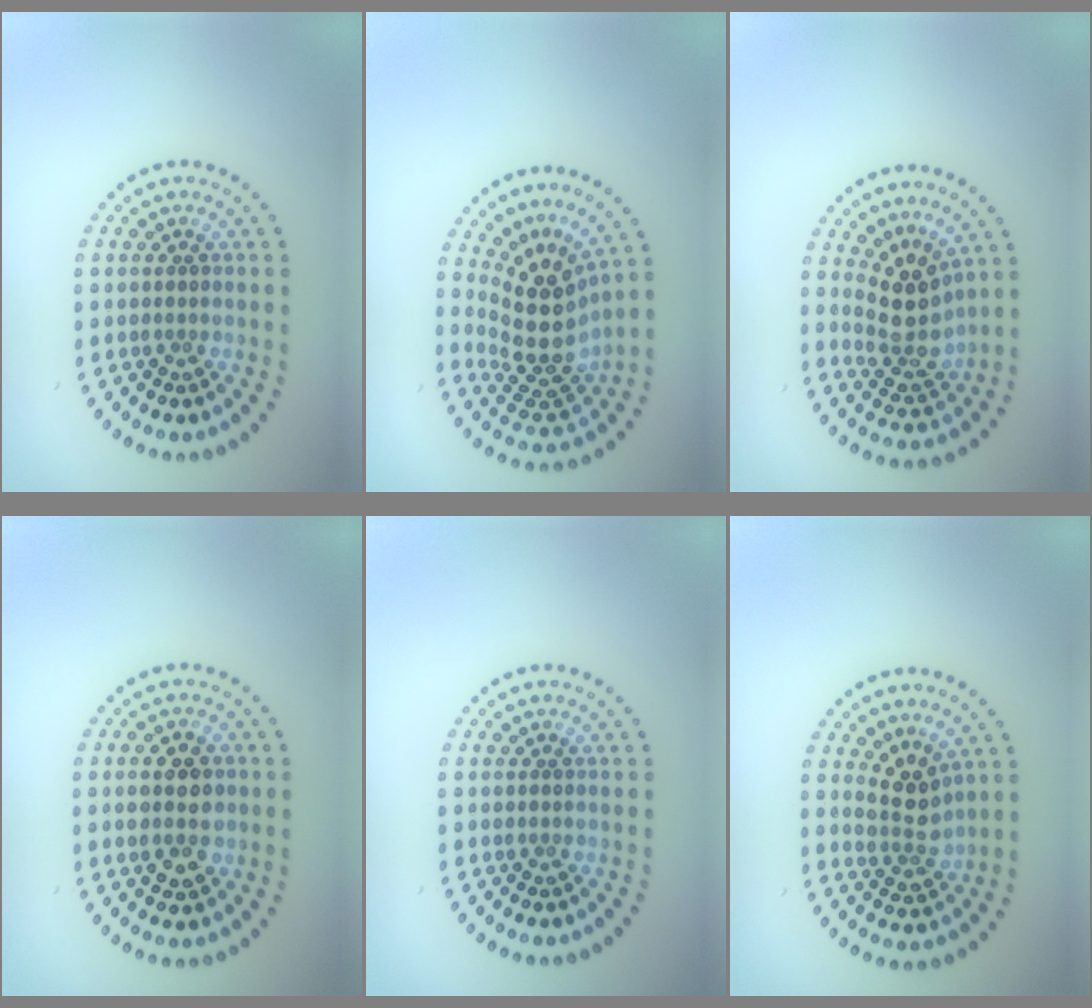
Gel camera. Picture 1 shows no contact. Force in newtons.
{"total": 5.0, "press": 3.8, "slide": 3.4}
{"total": 3.9, "press": 3.3, "slide": 2.1}
{"total": 3.8, "press": 3.8, "slide": 0.0}
{"total": 0.0}
{"total": 2.6, "press": 2.3, "slide": 1.3}